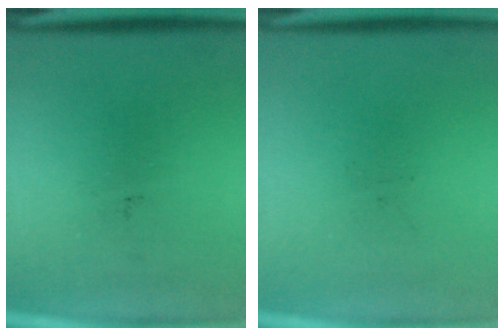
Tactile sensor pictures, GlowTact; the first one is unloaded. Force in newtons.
{"total": 0.0}